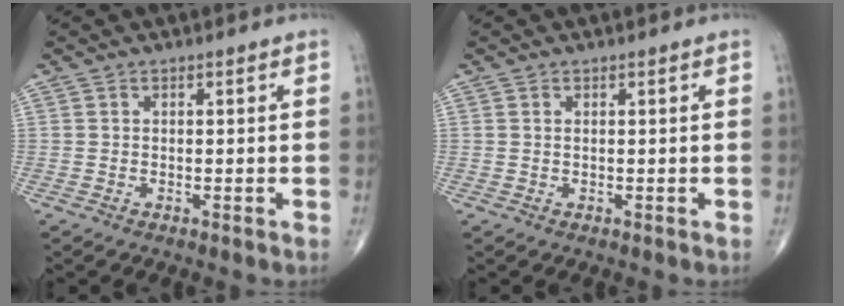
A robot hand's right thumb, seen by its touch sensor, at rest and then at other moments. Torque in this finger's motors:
{"motor_torque": [-0.24, -0.04, -0.26, -0.22, 0.06]}